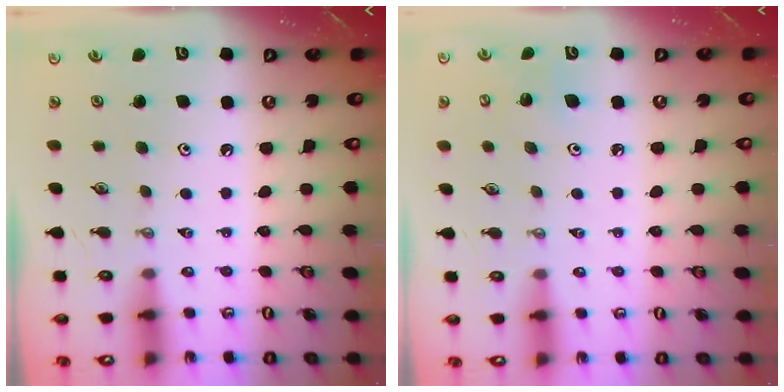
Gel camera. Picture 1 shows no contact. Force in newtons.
{"total": 5.4, "press": 5.4, "slide": 0.8}